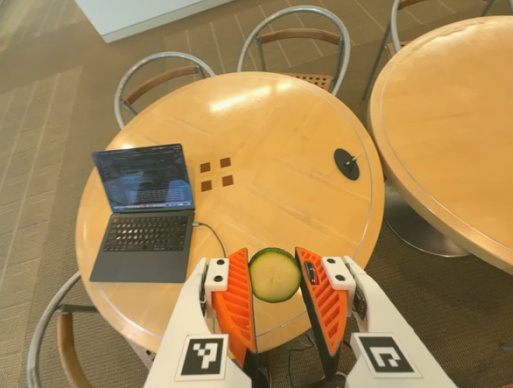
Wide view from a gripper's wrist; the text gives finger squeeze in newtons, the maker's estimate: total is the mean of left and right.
{"total": 7.6, "left": 7.2, "right": 8.0}